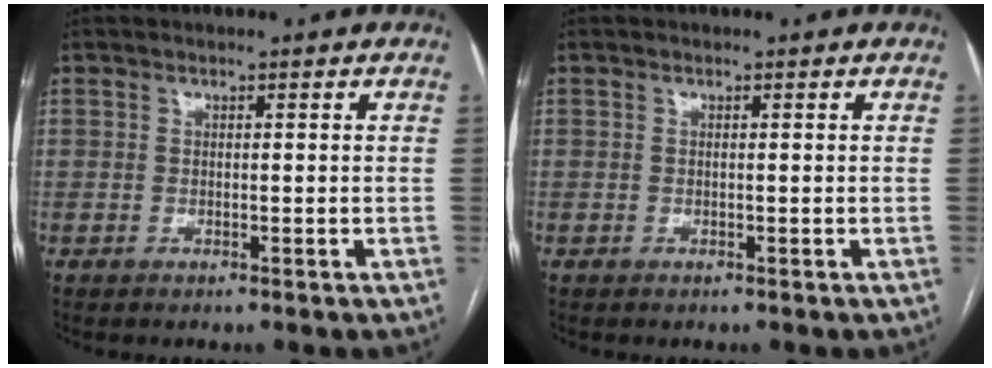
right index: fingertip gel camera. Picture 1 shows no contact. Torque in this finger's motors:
{"motor_torque": [0.05, 0.07, -0.01, 0.00]}